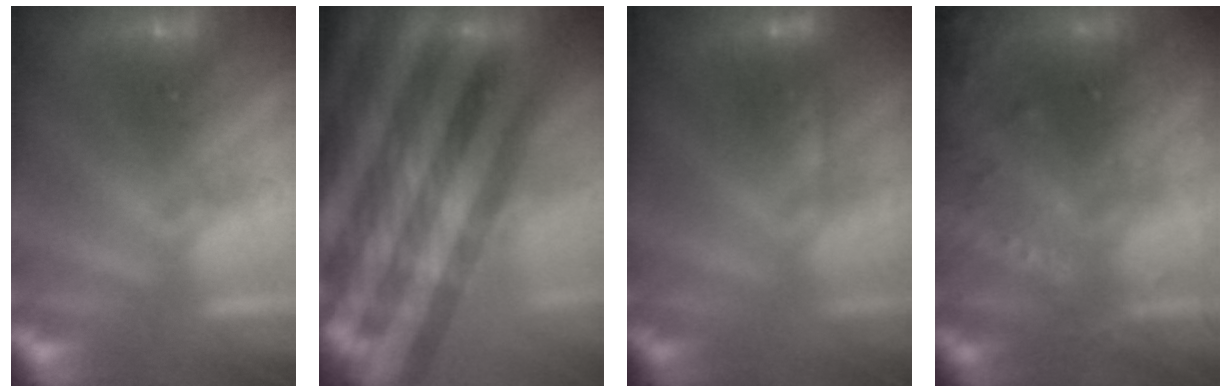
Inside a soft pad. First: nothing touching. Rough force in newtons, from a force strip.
{"total": 7.4}
{"total": 2.3}
{"total": 8.4}